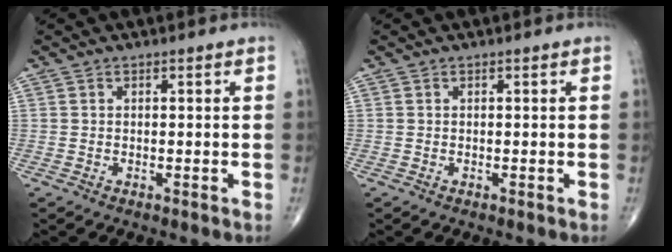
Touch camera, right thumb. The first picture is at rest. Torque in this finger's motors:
{"motor_torque": [0.02, 0.03, 0.00, 0.00, 0.01]}